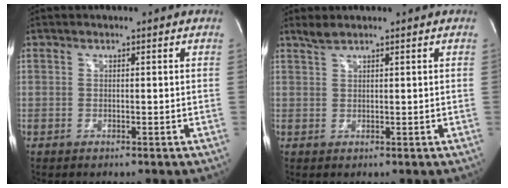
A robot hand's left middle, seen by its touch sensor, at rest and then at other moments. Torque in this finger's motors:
{"motor_torque": [0.12, -0.01, -0.04, 0.00]}